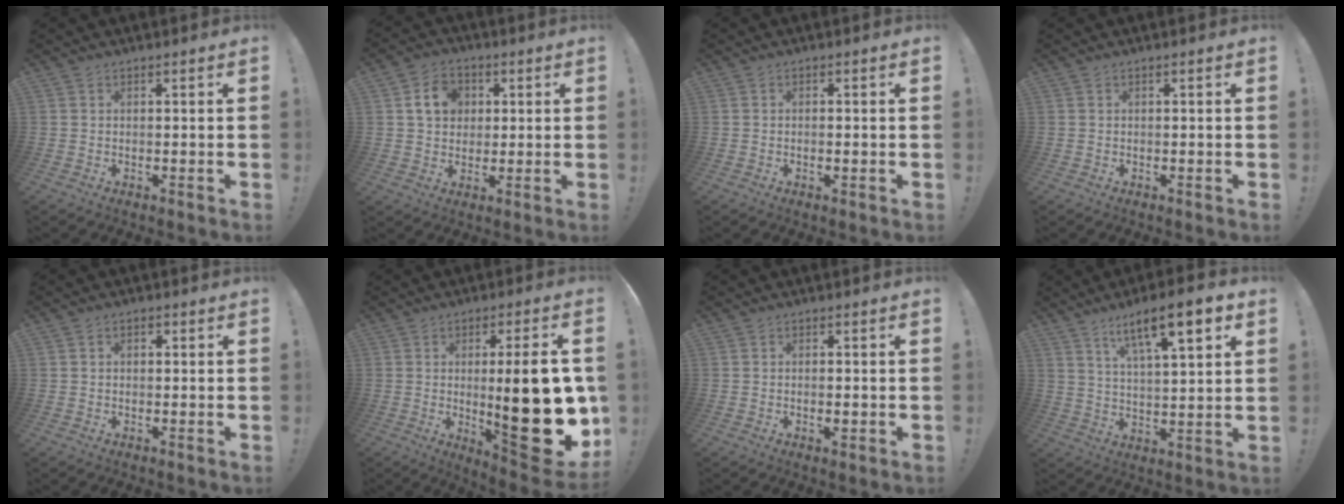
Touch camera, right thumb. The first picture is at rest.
{"total": 8.9, "force": [2.7, 7.4, 4.1], "torque": [-0.062, 0.004, 0.054]}
{"total": 1.0, "force": [-0.4, -0.1, 0.9], "torque": [-0.008, -0.005, -0.009]}
{"total": 0.0}
{"total": 1.1, "force": [-0.1, 0.8, 0.7], "torque": [-0.005, 0.001, -0.004]}
{"total": 25.2, "force": [-1.7, 6.9, 24.2], "torque": [-0.349, -0.021, -0.020]}
{"total": 1.7, "force": [-0.6, 0.4, 1.5], "torque": [-0.017, -0.002, -0.011]}
{"total": 13.9, "force": [7.8, 3.0, 11.1], "torque": [-0.168, -0.036, 0.117]}